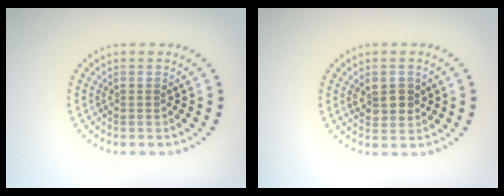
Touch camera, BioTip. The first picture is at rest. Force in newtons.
{"total": 2.6, "press": 2.5, "slide": 0.6}